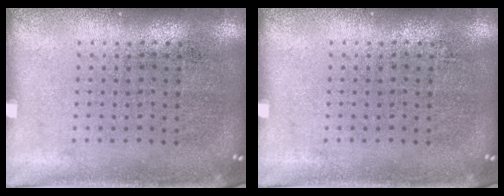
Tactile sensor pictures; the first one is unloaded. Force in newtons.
{"total": 0.0}